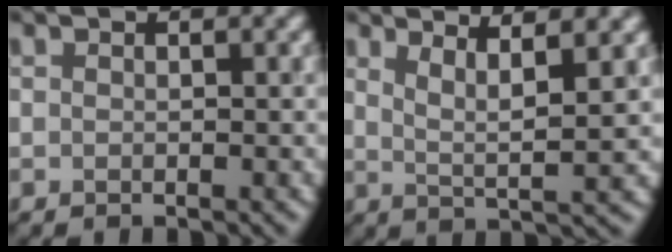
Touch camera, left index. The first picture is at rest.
{"total": 3.8, "force": [2.0, 0.4, 3.1], "torque": [-0.056, 0.001, 0.048]}